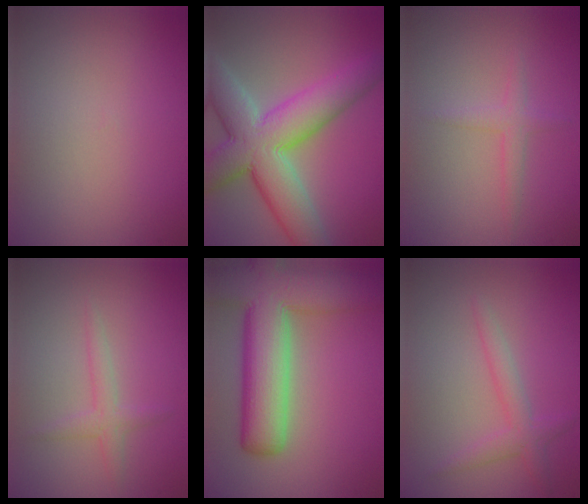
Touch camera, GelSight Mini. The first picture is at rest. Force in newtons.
{"total": 10.5, "press": 10.4, "slide": 0.8}
{"total": 1.5, "press": 1.5, "slide": 0.1}
{"total": 1.7, "press": 1.7, "slide": 0.1}
{"total": 11.2, "press": 11.2, "slide": 0.7}
{"total": 2.2, "press": 2.2, "slide": 0.1}